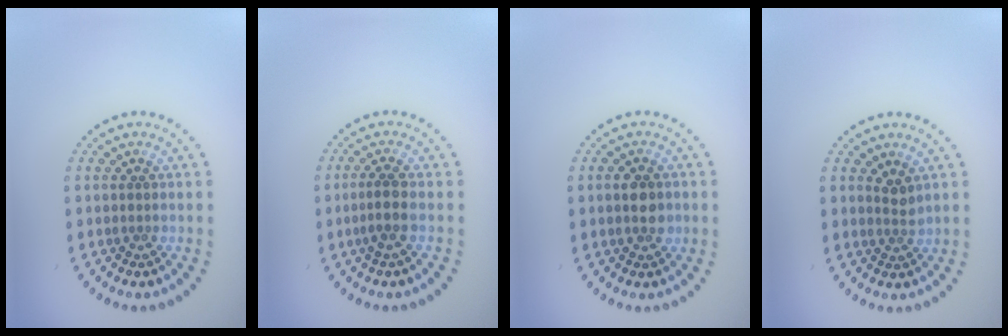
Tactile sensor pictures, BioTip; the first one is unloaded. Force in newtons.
{"total": 1.8, "press": 1.4, "slide": 1.2}
{"total": 2.5, "press": 2.5, "slide": 0.1}
{"total": 1.5, "press": 1.1, "slide": 1.0}